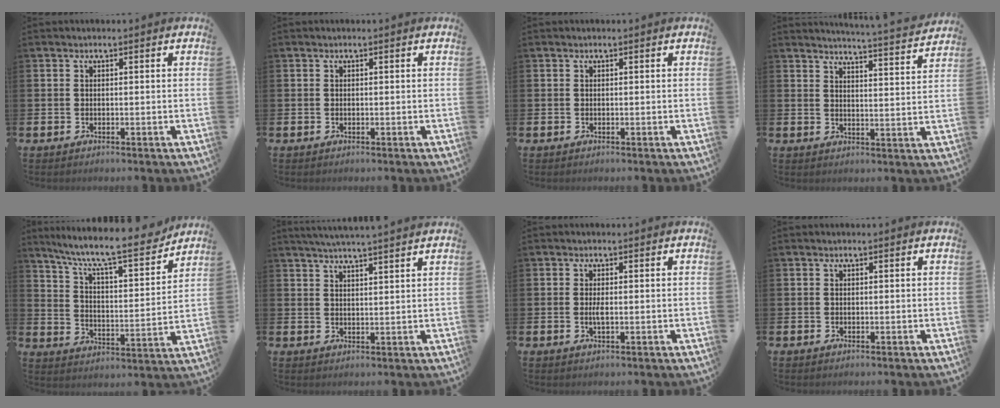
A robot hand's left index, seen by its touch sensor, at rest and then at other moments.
{"total": 0.0}
{"total": 0.0}
{"total": 4.7, "force": [4.6, -0.8, 0.7], "torque": [-0.016, -0.041, 0.076]}
{"total": 10.0, "force": [8.8, 1.4, 4.6], "torque": [-0.112, -0.062, 0.141]}
{"total": 3.9, "force": [3.8, -0.7, 0.6], "torque": [-0.019, -0.014, 0.069]}
{"total": 1.3, "force": [-0.1, 0.3, 1.3], "torque": [-0.028, 0.001, -0.002]}
{"total": 0.0}